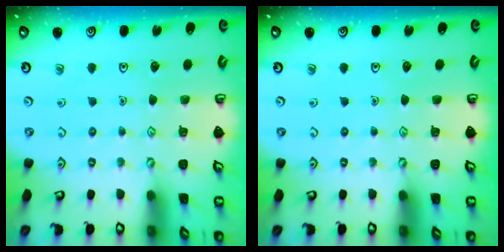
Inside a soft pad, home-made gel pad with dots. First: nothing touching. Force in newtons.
{"total": 0.0}